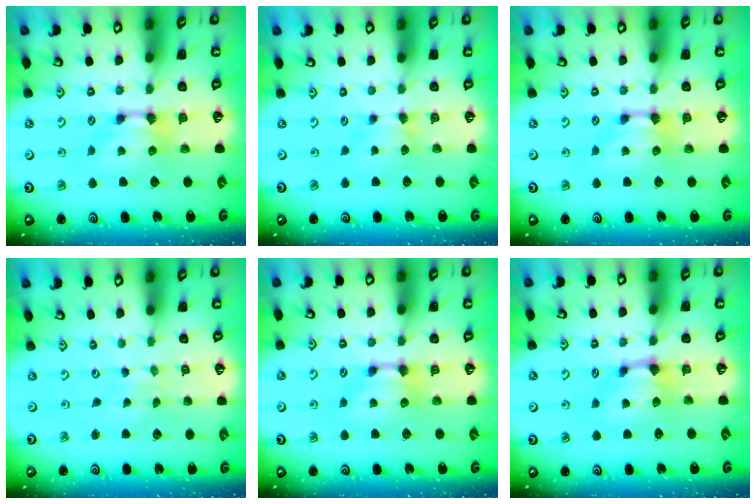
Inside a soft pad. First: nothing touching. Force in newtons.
{"total": 1.7, "press": 1.6, "slide": 0.4}
{"total": 0.0}
{"total": 5.5, "press": 5.5, "slide": 0.3}
{"total": 0.0}
{"total": 0.8, "press": 0.4, "slide": 0.7}